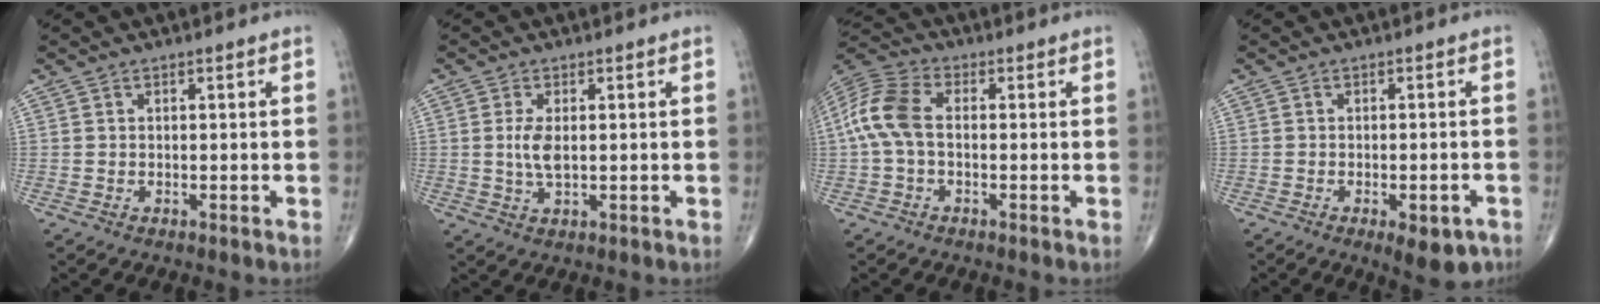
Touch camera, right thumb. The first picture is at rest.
{"total": 4.1, "force": [0.3, 1.9, 3.7], "torque": [-0.078, -0.006, 0.010]}
{"total": 9.4, "force": [-0.2, 5.5, 7.6], "torque": [-0.172, 0.026, -0.013]}
{"total": 6.6, "force": [-3.4, 2.6, 5.0], "torque": [-0.057, 0.008, -0.039]}